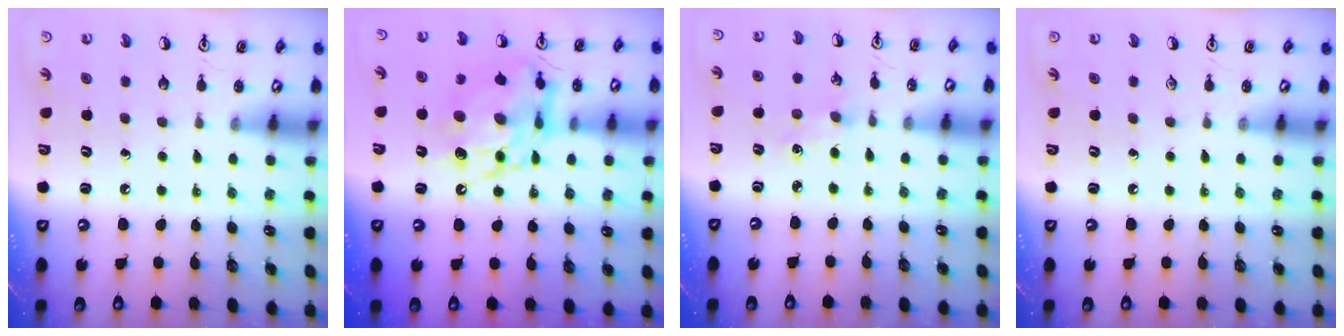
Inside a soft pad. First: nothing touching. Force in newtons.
{"total": 13.4, "press": 13.3, "slide": 1.3}
{"total": 1.3, "press": 1.3, "slide": 0.2}
{"total": 0.0}